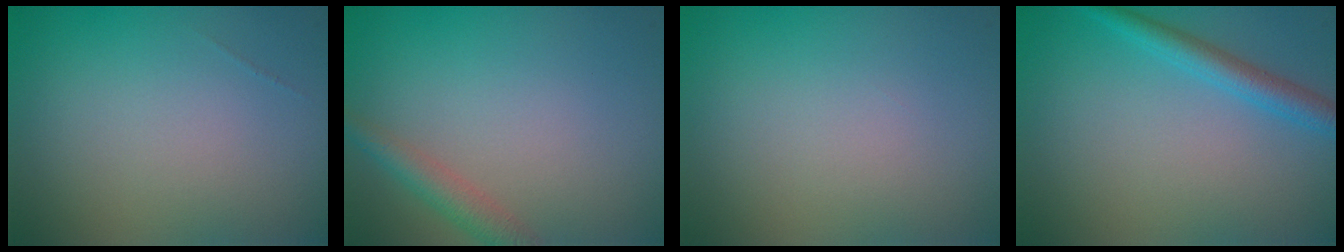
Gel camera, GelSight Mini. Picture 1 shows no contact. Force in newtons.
{"total": 2.4, "press": 2.4, "slide": 0.1}
{"total": 0.0}
{"total": 2.7, "press": 2.7, "slide": 0.2}